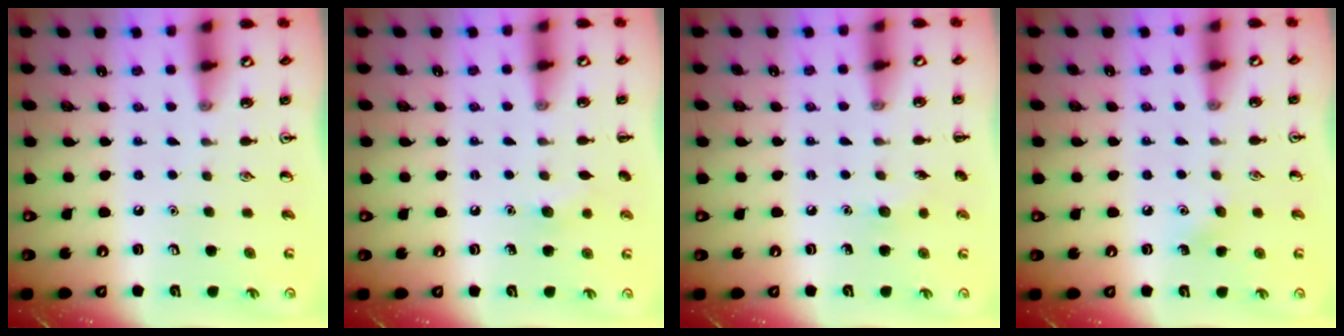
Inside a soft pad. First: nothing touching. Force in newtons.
{"total": 5.5, "press": 5.3, "slide": 1.6}
{"total": 4.8, "press": 4.6, "slide": 1.2}
{"total": 4.0, "press": 3.9, "slide": 1.1}